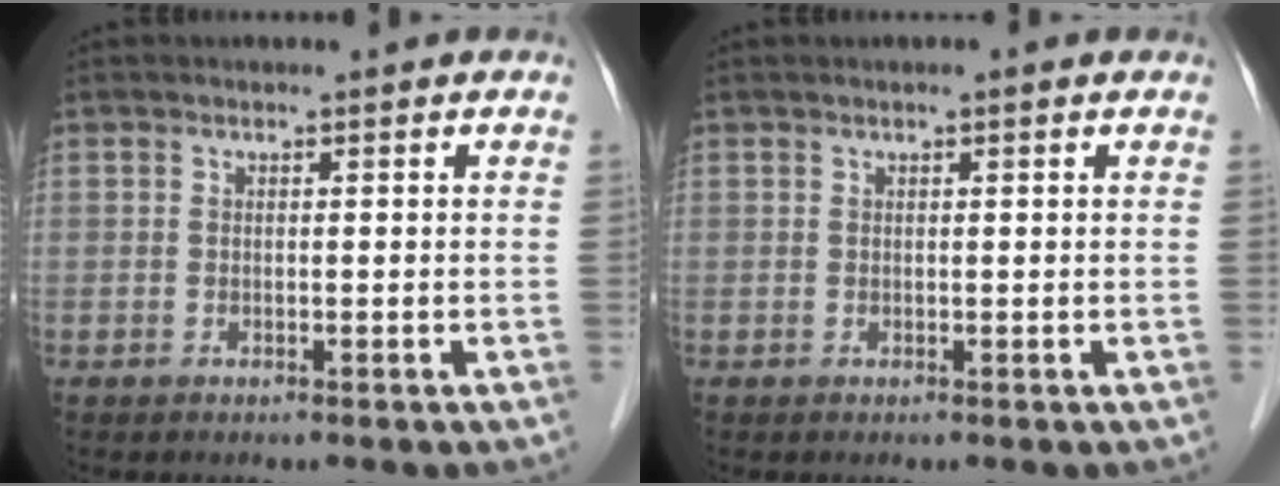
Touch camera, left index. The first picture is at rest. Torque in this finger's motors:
{"motor_torque": [0.45, -0.46, 0.13, 0.02]}